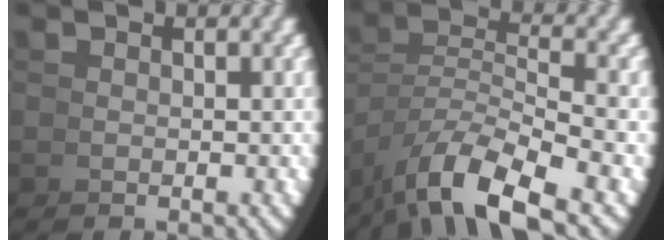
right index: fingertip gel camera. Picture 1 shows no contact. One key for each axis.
{"total": 5.6, "fx": -2.8, "fy": 2.5, "fz": 4.2, "tx": -0.073, "ty": -0.013, "tz": -0.037}